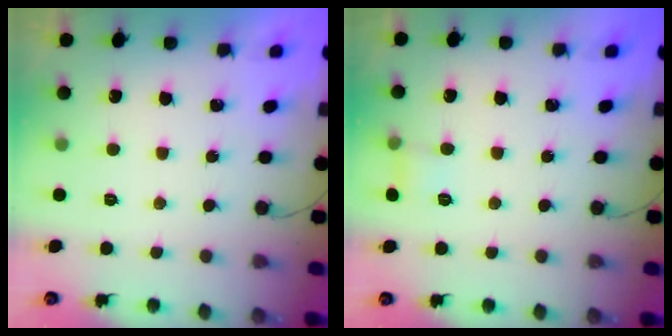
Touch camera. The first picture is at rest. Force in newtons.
{"total": 5.0, "press": 4.8, "slide": 1.3}